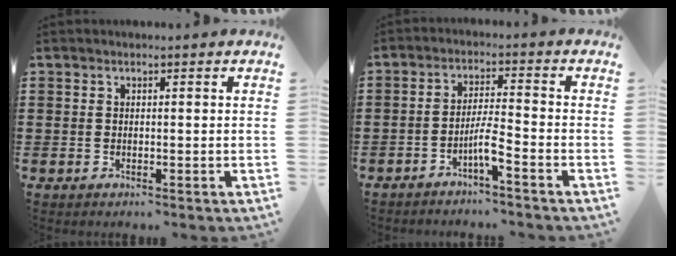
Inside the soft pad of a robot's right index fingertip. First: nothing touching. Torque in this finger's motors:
{"motor_torque": [0.01, 0.00, 0.28, 0.03]}